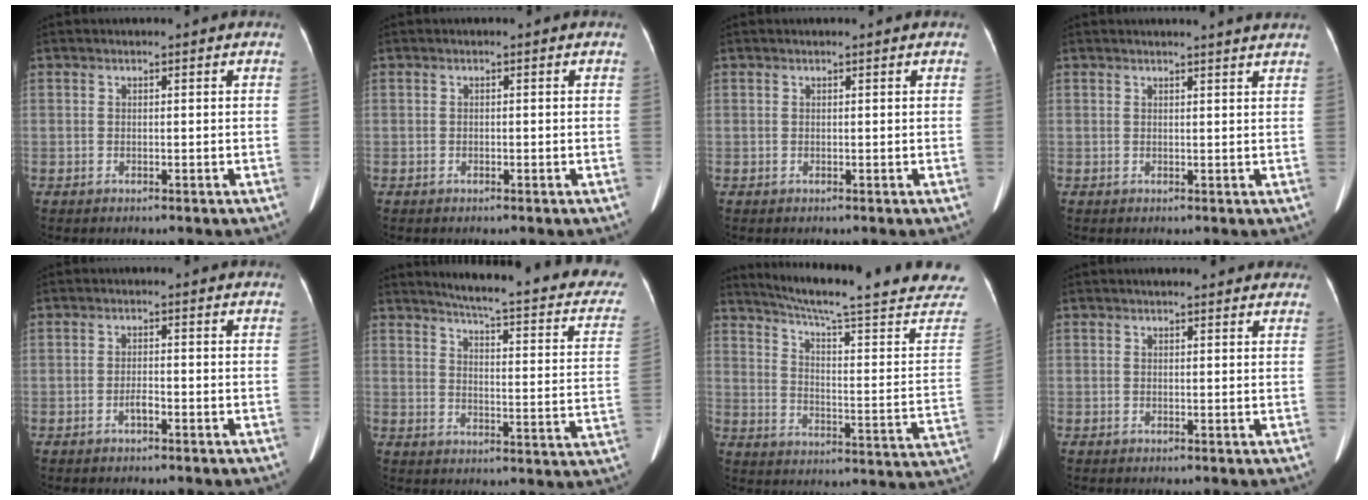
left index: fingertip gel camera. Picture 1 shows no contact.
{"total": 0.0}
{"total": 0.5, "force": [0.5, 0.0, 0.2], "torque": [-0.003, 0.005, 0.008]}
{"total": 4.4, "force": [4.1, -0.6, 1.4], "torque": [-0.018, 0.002, 0.036]}
{"total": 1.5, "force": [-1.0, 0.3, 1.1], "torque": [-0.022, 0.000, -0.016]}
{"total": 22.5, "force": [19.6, 2.7, 10.8], "torque": [-0.137, -0.059, 0.219]}
{"total": 27.4, "force": [23.9, 0.8, 13.3], "torque": [-0.196, -0.082, 0.301]}
{"total": 6.9, "force": [5.9, 1.7, 3.2], "torque": [-0.034, 0.018, 0.066]}